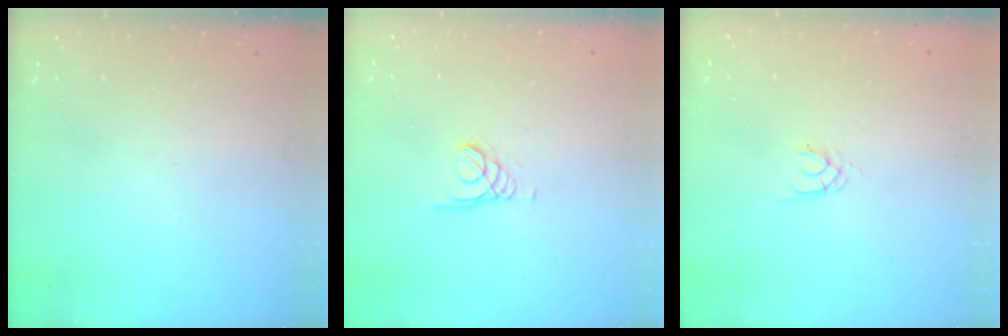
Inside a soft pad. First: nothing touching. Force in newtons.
{"total": 1.6, "press": 1.6, "slide": 0.0}
{"total": 1.3, "press": 1.2, "slide": 0.3}